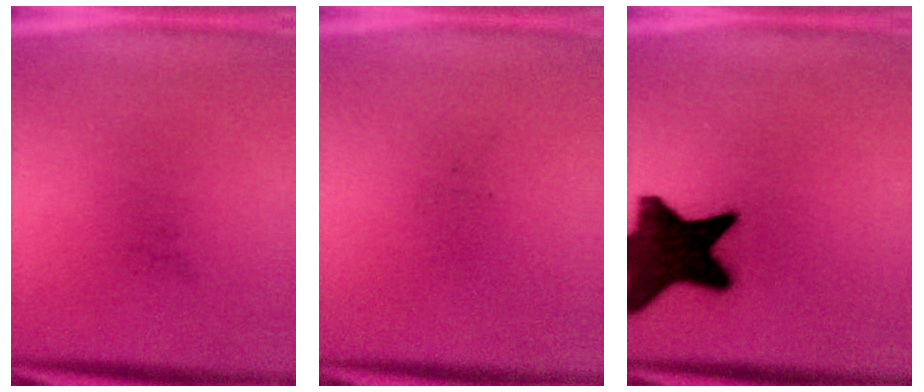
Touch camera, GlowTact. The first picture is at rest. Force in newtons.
{"total": 0.0}
{"total": 17.5}